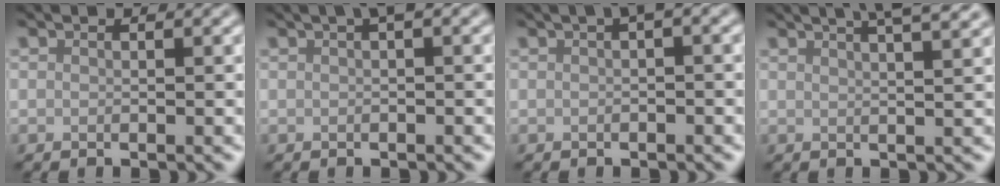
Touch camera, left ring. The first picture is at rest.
{"total": 1.7, "force": [0.7, 0.2, 1.5], "torque": [-0.021, 0.012, 0.012]}
{"total": 2.0, "force": [0.7, 0.3, 1.8], "torque": [-0.021, 0.013, 0.011]}
{"total": 7.1, "force": [4.8, 2.6, 4.6], "torque": [-0.029, 0.047, 0.036]}